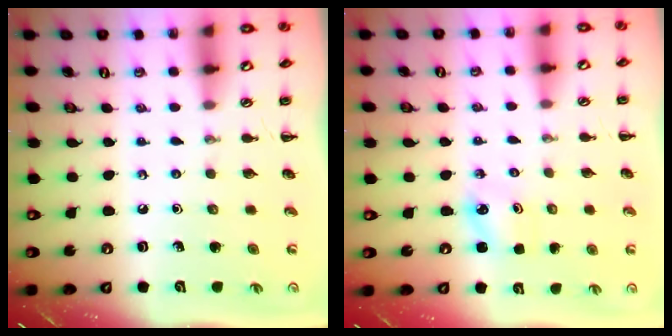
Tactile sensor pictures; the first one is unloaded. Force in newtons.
{"total": 2.9, "press": 2.9, "slide": 0.6}